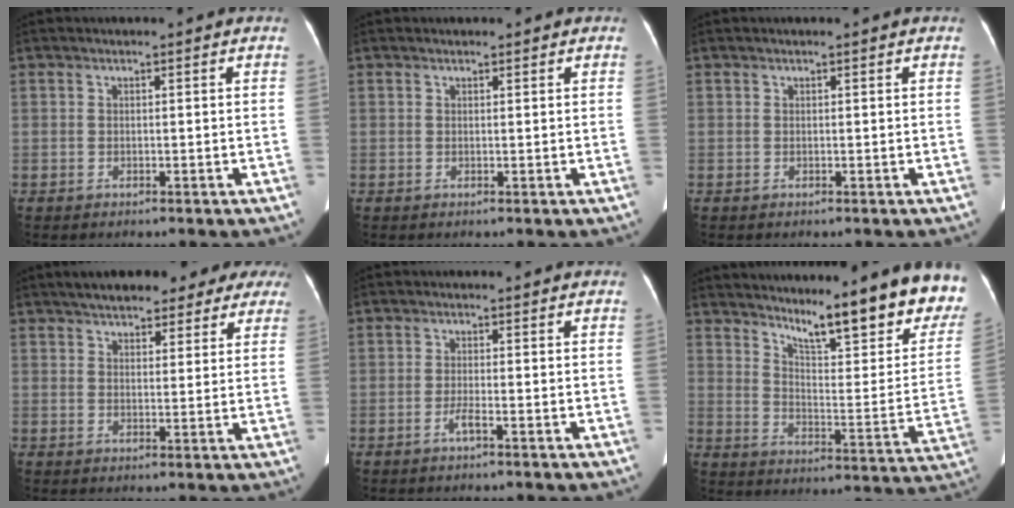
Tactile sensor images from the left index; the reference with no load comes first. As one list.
[{"total": 1.3, "force": [1.1, 0.6, 0.5], "torque": [-0.003, 0.001, 0.011]}, {"total": 1.1, "force": [0.9, 0.2, 0.6], "torque": [-0.003, 0.001, 0.008]}, {"total": 16.8, "force": [13.5, 6.1, 7.8], "torque": [-0.099, 0.016, 0.159]}, {"total": 1.5, "force": [-1.3, -0.1, 0.8], "torque": [-0.017, -0.018, -0.026]}, {"total": 21.0, "force": [17.7, 2.4, 11.1], "torque": [-0.150, -0.094, 0.229]}]